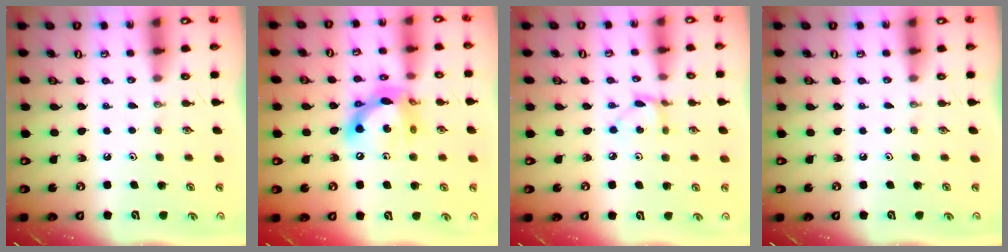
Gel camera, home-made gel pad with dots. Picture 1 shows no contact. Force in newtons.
{"total": 13.8, "press": 13.8, "slide": 0.8}
{"total": 3.7, "press": 3.7, "slide": 0.2}
{"total": 0.0}